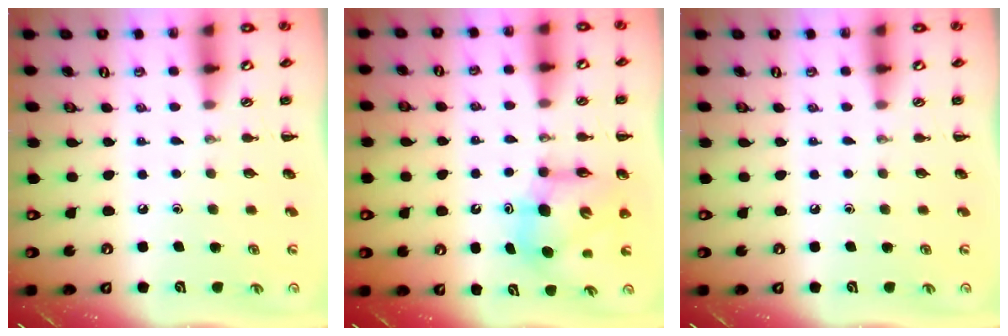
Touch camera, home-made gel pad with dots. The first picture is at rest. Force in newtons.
{"total": 8.2, "press": 7.9, "slide": 2.5}
{"total": 0.0}